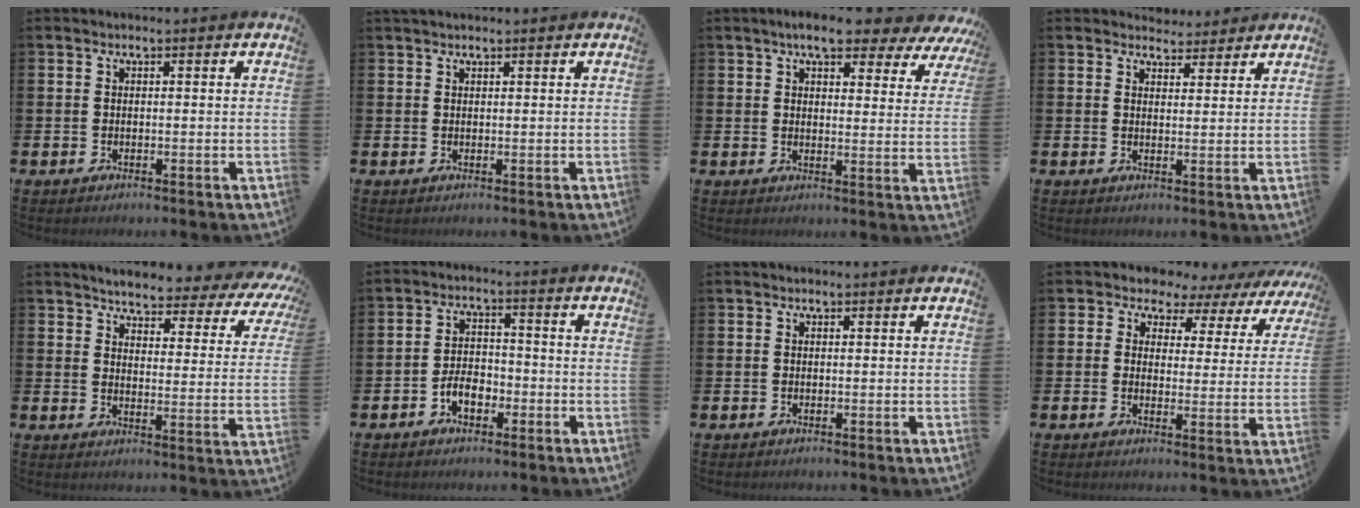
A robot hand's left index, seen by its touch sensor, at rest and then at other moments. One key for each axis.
{"total": 0.9, "fx": 0.9, "fy": 0.1, "fz": 0.2, "tx": 0.003, "ty": -0.002, "tz": 0.014}
{"total": 6.8, "fx": 5.8, "fy": 1.8, "fz": 2.9, "tx": -0.063, "ty": -0.025, "tz": 0.101}
{"total": 3.7, "fx": 3.5, "fy": 1.1, "fz": -0.1, "tx": 0.010, "ty": -0.022, "tz": 0.062}
{"total": 4.1, "fx": 3.9, "fy": 0.8, "fz": 1.1, "tx": -0.037, "ty": -0.038, "tz": 0.058}
{"total": 3.9, "fx": -1.9, "fy": 2.2, "fz": 2.5, "tx": -0.043, "ty": 0.007, "tz": -0.038}
{"total": 0.0}
{"total": 4.0, "fx": 3.1, "fy": 2.6, "fz": 0.0, "tx": -0.019, "ty": -0.030, "tz": 0.047}